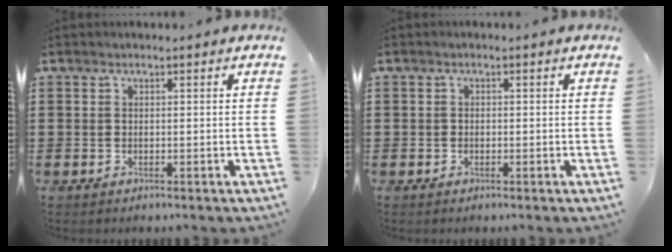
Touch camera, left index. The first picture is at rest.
{"total": 0.5, "force": [-0.3, 0.4, 0.2], "torque": [-0.006, 0.000, -0.006]}